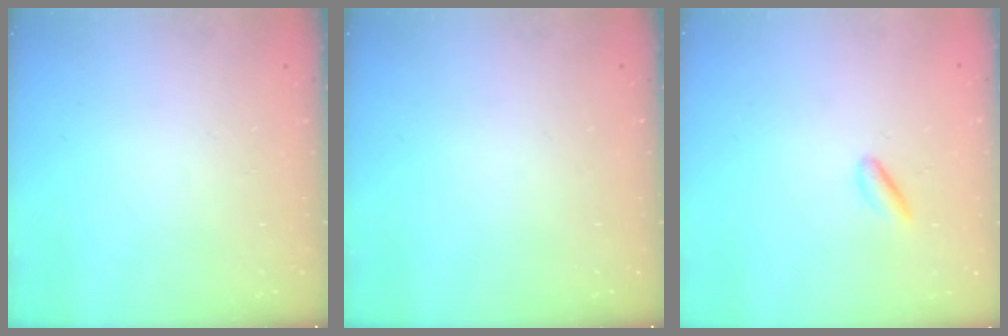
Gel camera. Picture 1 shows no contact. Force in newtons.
{"total": 0.0}
{"total": 2.1, "press": 2.0, "slide": 0.7}